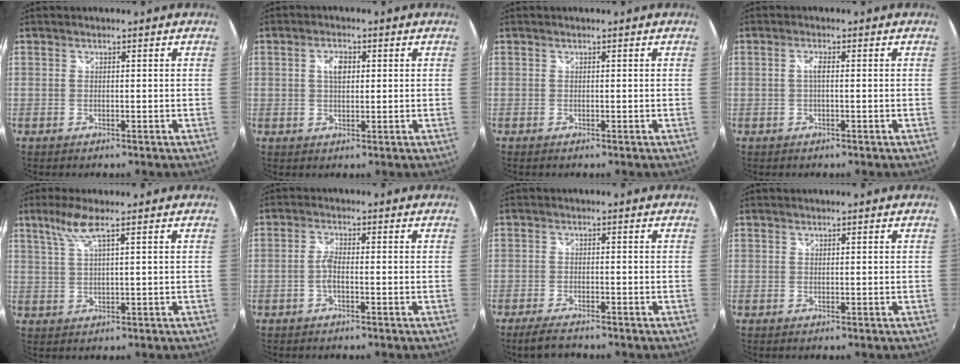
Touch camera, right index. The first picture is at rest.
{"total": 3.4, "force": [0.8, 2.0, 2.6], "torque": [-0.044, 0.007, 0.013]}
{"total": 0.0}
{"total": 1.5, "force": [-0.1, 0.3, 1.5], "torque": [-0.028, 0.003, -0.004]}
{"total": 4.3, "force": [2.6, -0.1, 3.5], "torque": [-0.070, 0.003, 0.054]}
{"total": 2.1, "force": [-0.9, 0.4, 1.9], "torque": [-0.046, 0.004, -0.020]}
{"total": 4.9, "force": [-4.2, 1.1, 2.3], "torque": [-0.062, -0.013, -0.077]}
{"total": 0.0}